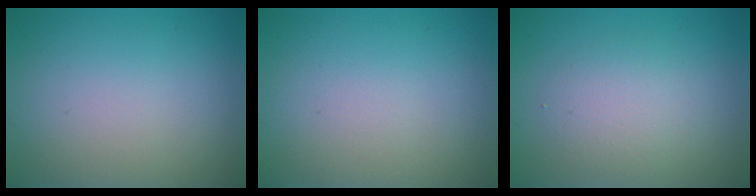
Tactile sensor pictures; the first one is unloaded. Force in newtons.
{"total": 0.0}
{"total": 2.6, "press": 2.6, "slide": 0.2}